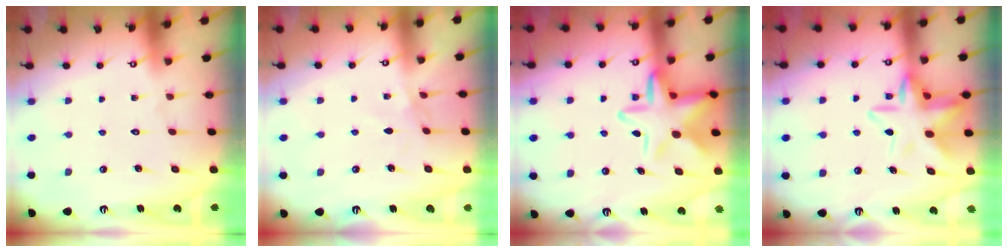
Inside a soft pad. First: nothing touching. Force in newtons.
{"total": 2.3, "press": 2.3, "slide": 0.4}
{"total": 12.5, "press": 12.4, "slide": 1.9}
{"total": 12.4, "press": 12.3, "slide": 1.4}